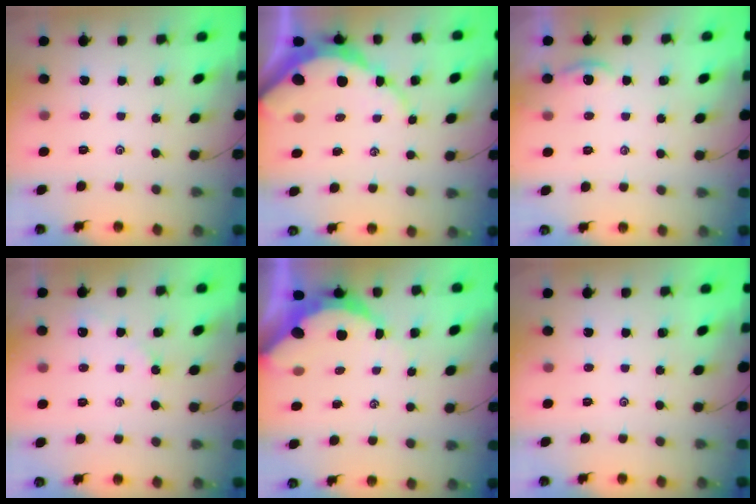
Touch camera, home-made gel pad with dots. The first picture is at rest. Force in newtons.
{"total": 8.6, "press": 8.6, "slide": 0.8}
{"total": 1.5, "press": 1.5, "slide": 0.2}
{"total": 2.3, "press": 2.3, "slide": 0.3}
{"total": 7.2, "press": 7.1, "slide": 1.0}
{"total": 0.0}